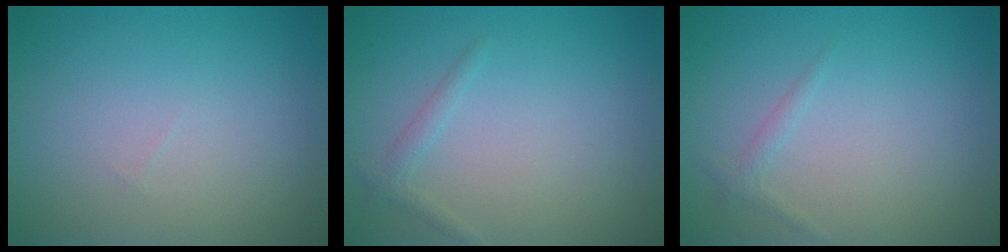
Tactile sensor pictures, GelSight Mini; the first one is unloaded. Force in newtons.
{"total": 1.1, "press": 1.1, "slide": 0.0}
{"total": 0.9, "press": 0.9, "slide": 0.0}